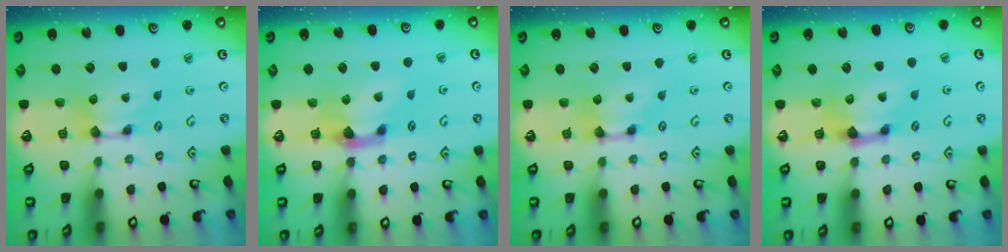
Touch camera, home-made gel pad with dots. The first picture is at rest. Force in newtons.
{"total": 2.6, "press": 2.0, "slide": 1.7}
{"total": 0.6, "press": 0.0, "slide": 0.6}
{"total": 1.7, "press": 1.1, "slide": 1.3}